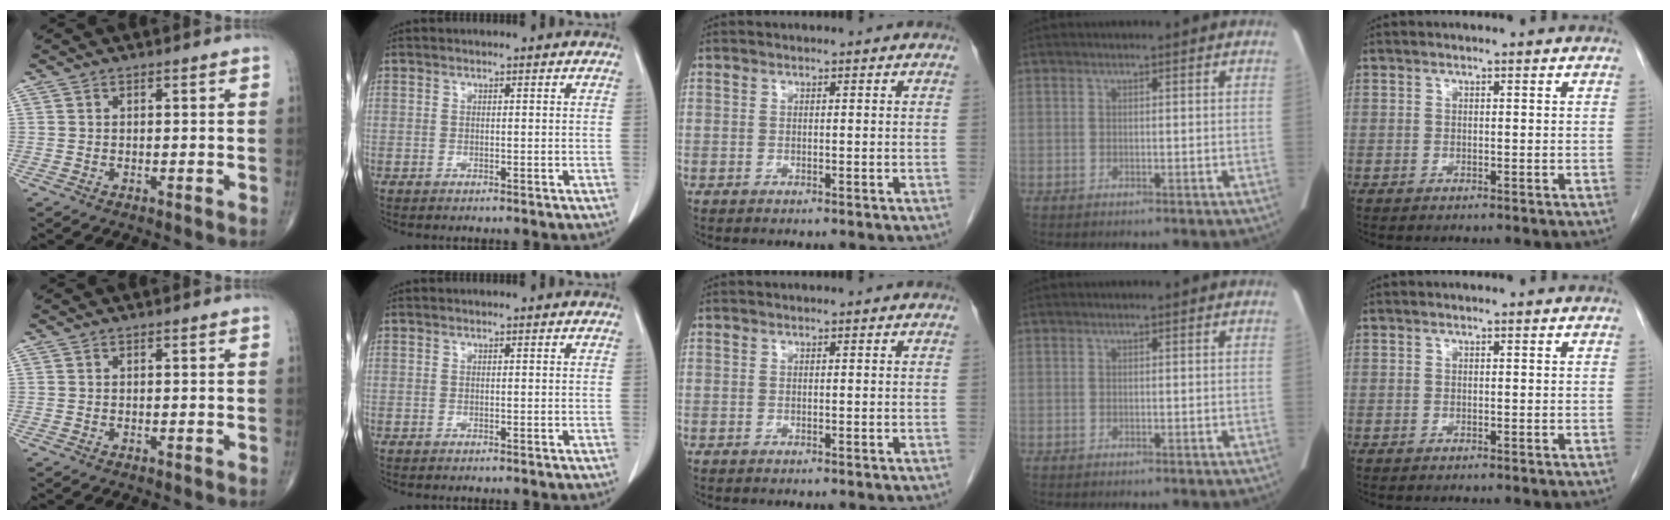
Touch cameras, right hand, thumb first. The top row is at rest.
{}